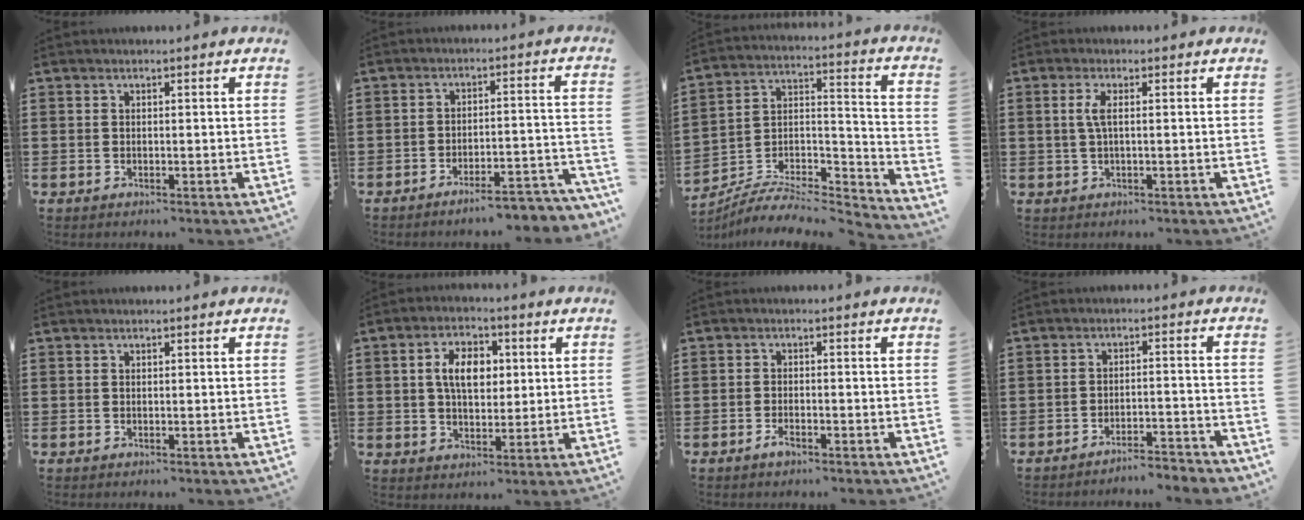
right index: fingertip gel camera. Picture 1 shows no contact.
{"total": 5.0, "force": [-4.7, -0.1, 1.9], "torque": [-0.032, -0.010, -0.089]}
{"total": 6.7, "force": [-5.9, 2.3, 2.2], "torque": [-0.033, 0.006, -0.115]}
{"total": 2.4, "force": [0.1, 0.4, 2.4], "torque": [-0.053, -0.002, -0.002]}
{"total": 0.0}
{"total": 6.6, "force": [1.1, 3.9, 5.2], "torque": [-0.105, 0.011, 0.014]}
{"total": 1.9, "force": [-1.2, 0.4, 1.4], "torque": [-0.034, -0.007, -0.023]}
{"total": 3.8, "force": [-3.7, -0.2, 0.5], "torque": [-0.013, -0.002, -0.079]}